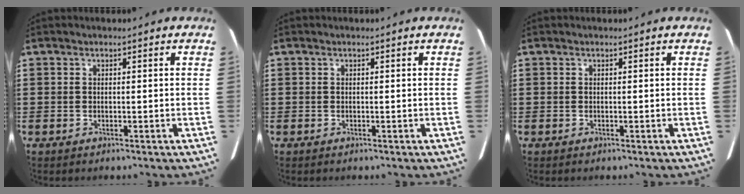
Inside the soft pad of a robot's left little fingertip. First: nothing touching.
{"total": 0.0}
{"total": 0.0}